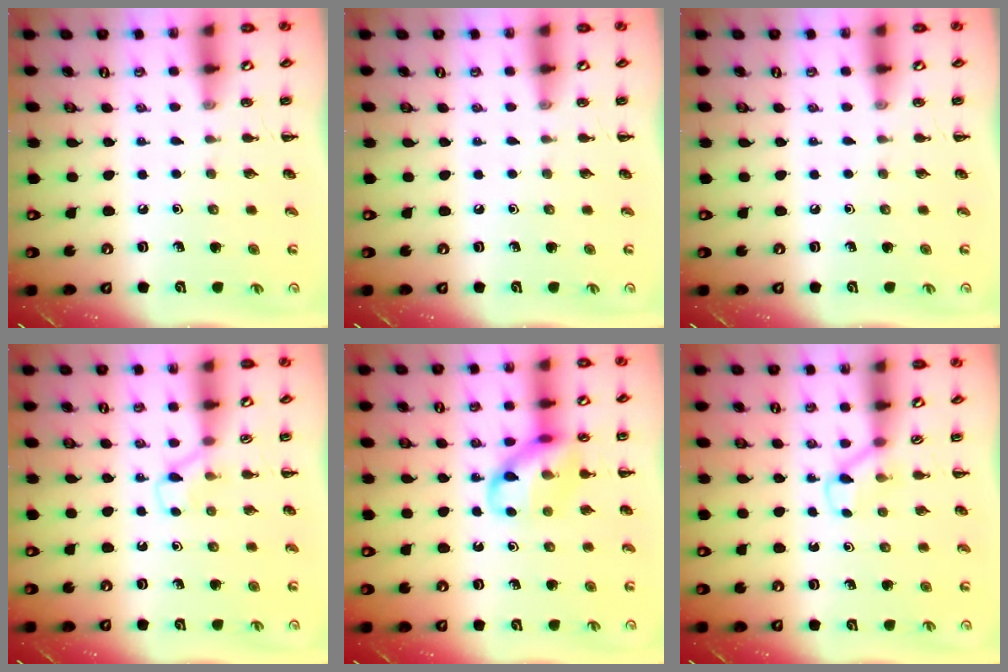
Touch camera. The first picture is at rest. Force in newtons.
{"total": 0.0}
{"total": 0.0}
{"total": 3.7, "press": 3.5, "slide": 1.2}
{"total": 12.1, "press": 11.9, "slide": 2.0}
{"total": 2.5, "press": 2.3, "slide": 0.9}